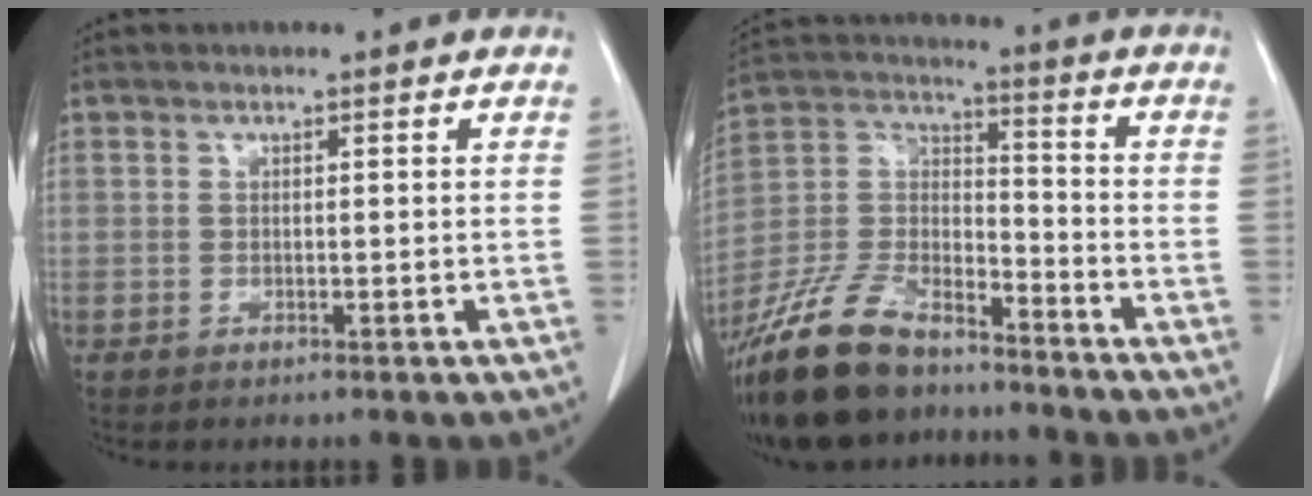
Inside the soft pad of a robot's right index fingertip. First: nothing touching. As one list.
[{"total": 17.8, "force": [-14.1, 6.6, 8.6], "torque": [-0.194, 0.004, -0.263]}]